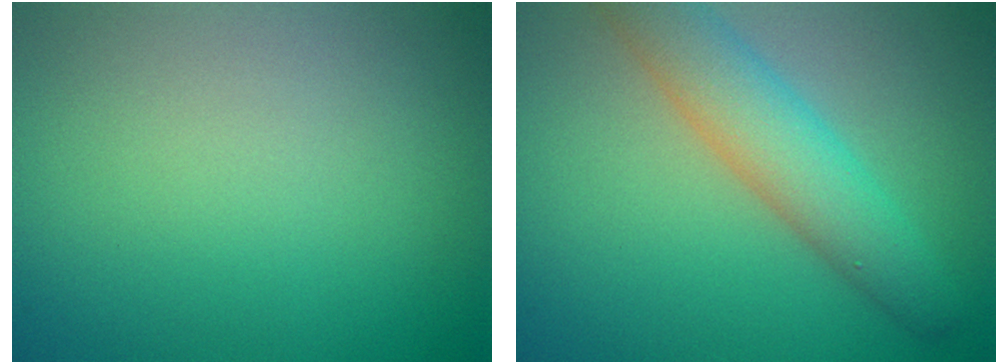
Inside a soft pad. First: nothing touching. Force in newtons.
{"total": 5.3, "press": 5.3, "slide": 0.2}